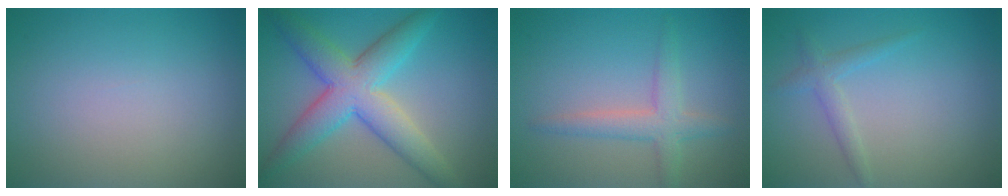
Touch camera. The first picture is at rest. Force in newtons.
{"total": 7.2, "press": 7.2, "slide": 0.1}
{"total": 2.9, "press": 2.9, "slide": 0.2}
{"total": 1.6, "press": 1.6, "slide": 0.1}